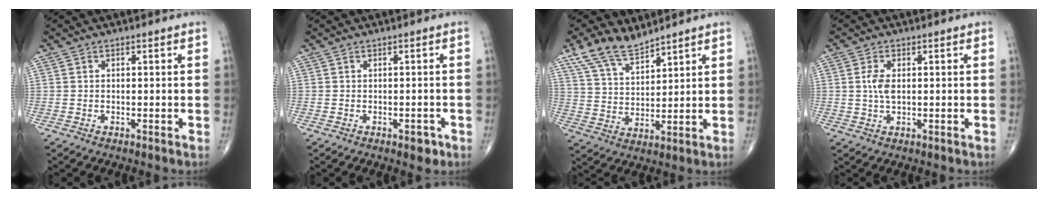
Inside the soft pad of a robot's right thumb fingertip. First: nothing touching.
{"total": 1.9, "force": [-1.0, 1.1, 1.2], "torque": [-0.005, 0.002, -0.011]}
{"total": 9.2, "force": [7.2, 3.4, 4.7], "torque": [-0.080, -0.032, 0.150]}
{"total": 3.5, "force": [0.4, 1.7, 3.0], "torque": [-0.066, 0.000, 0.009]}